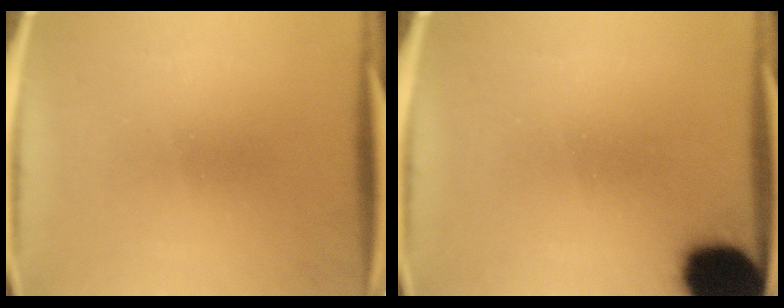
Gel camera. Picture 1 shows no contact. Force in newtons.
{"total": 18.9}